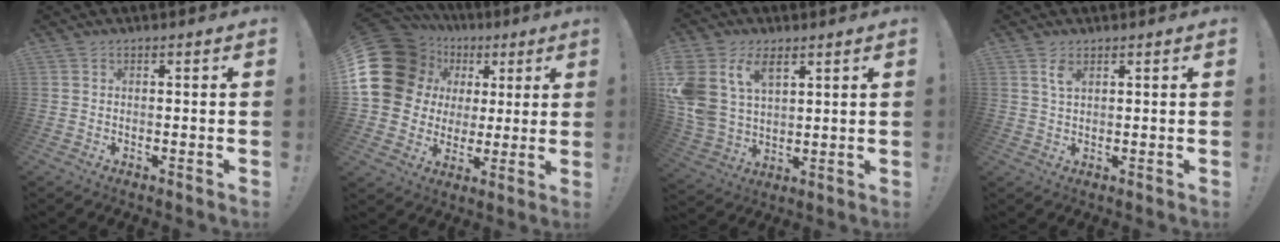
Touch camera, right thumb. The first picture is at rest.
{"total": 20.0, "force": [5.6, 16.3, 10.3], "torque": [-0.173, -0.022, 0.134]}
{"total": 13.5, "force": [6.8, 8.9, 7.6], "torque": [-0.175, -0.032, 0.131]}
{"total": 2.6, "force": [1.5, 1.1, 1.8], "torque": [-0.021, -0.008, 0.023]}